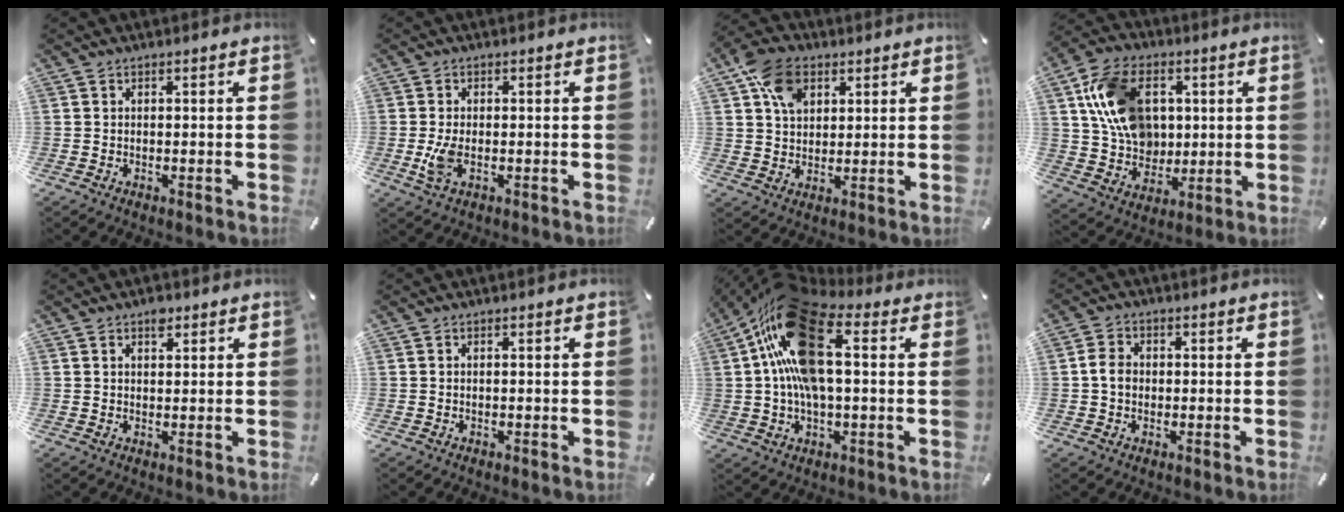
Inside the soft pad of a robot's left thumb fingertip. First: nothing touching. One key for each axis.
{"total": 4.8, "fx": -0.8, "fy": 2.5, "fz": 4.0, "tx": -0.092, "ty": -0.004, "tz": -0.016}
{"total": 10.2, "fx": 4.3, "fy": 7.4, "fz": 5.6, "tx": -0.098, "ty": 0.004, "tz": 0.085}
{"total": 16.1, "fx": 3.9, "fy": 12.5, "fz": 9.3, "tx": -0.197, "ty": 0.013, "tz": 0.078}
{"total": 2.5, "fx": 1.6, "fy": 1.5, "fz": 1.2, "tx": -0.009, "ty": -0.003, "tz": 0.026}
{"total": 0.0}
{"total": 24.1, "fx": 5.5, "fy": 12.5, "fz": 19.9, "tx": -0.381, "ty": -0.002, "tz": 0.097}
{"total": 3.9, "fx": -0.2, "fy": 3.2, "fz": 2.2, "tx": -0.038, "ty": 0.005, "tz": -0.007}